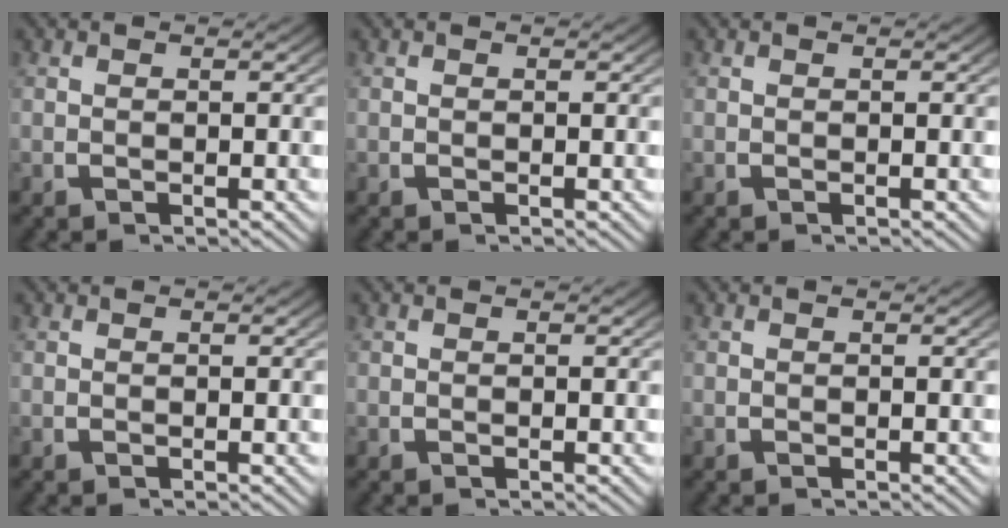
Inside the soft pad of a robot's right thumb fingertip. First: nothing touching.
{"total": 0.0}
{"total": 0.0}
{"total": 0.0}
{"total": 0.0}
{"total": 0.0}